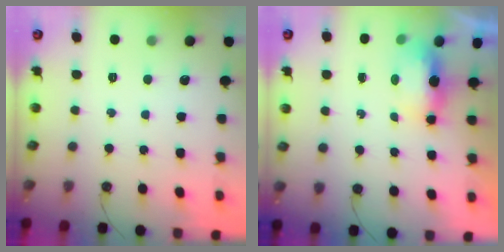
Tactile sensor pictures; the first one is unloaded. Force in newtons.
{"total": 5.9, "press": 5.8, "slide": 0.7}